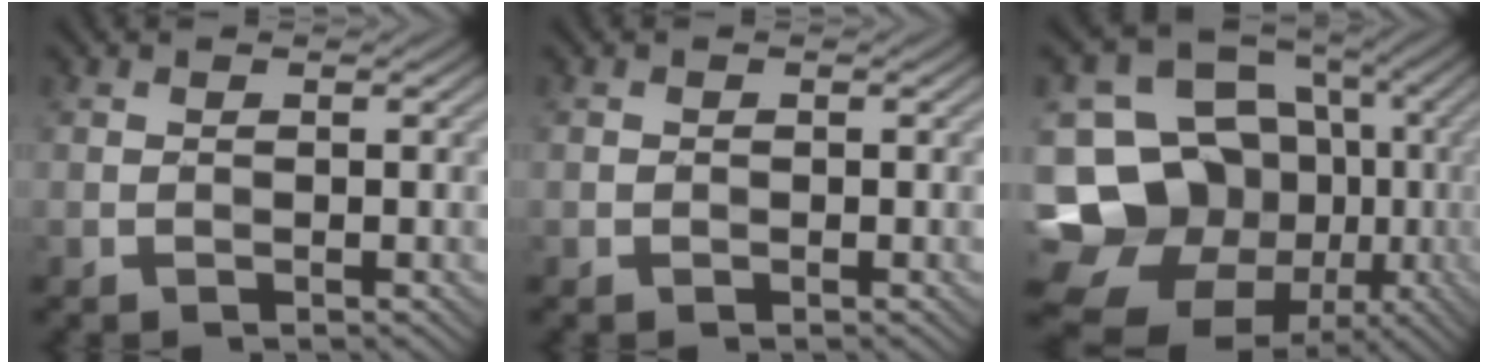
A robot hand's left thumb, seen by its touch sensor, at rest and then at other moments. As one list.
[{"total": 0.0}, {"total": 21.0, "force": [-5.3, 17.9, 9.7], "torque": [-0.209, -0.013, -0.103]}]